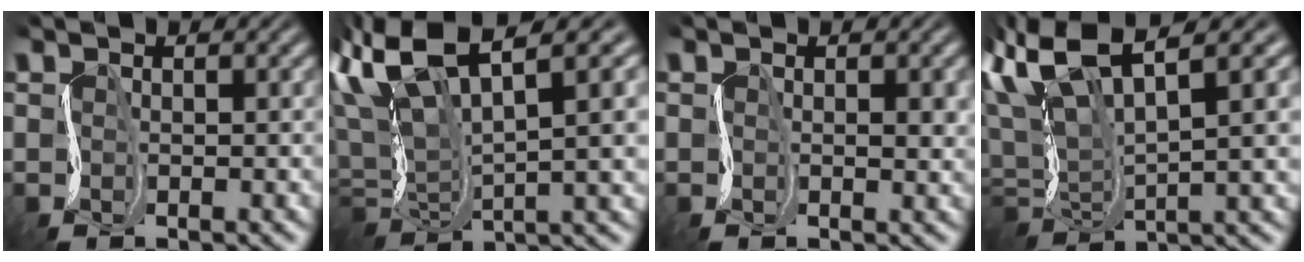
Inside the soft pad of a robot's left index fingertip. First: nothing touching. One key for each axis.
{"total": 10.9, "fx": 3.3, "fy": 4.0, "fz": 9.5, "tx": -0.199, "ty": 0.008, "tz": 0.057}
{"total": 1.3, "fx": 0.1, "fy": 0.6, "fz": 1.2, "tx": -0.025, "ty": -0.003, "tz": 0.001}
{"total": 9.2, "fx": 2.7, "fy": 3.1, "fz": 8.2, "tx": -0.172, "ty": 0.011, "tz": 0.045}